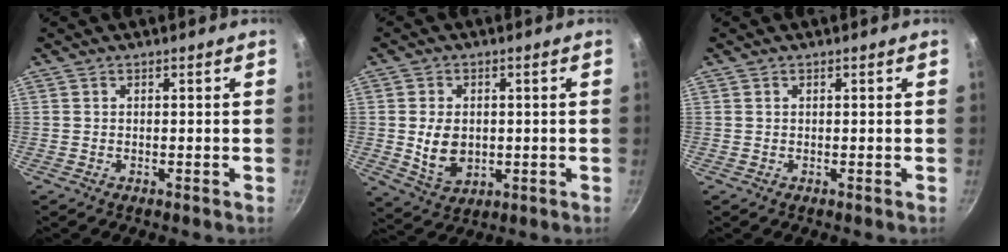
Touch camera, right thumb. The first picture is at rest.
{"total": 8.2, "force": [-0.1, 5.9, 5.6], "torque": [-0.091, -0.007, 0.009]}
{"total": 0.0}